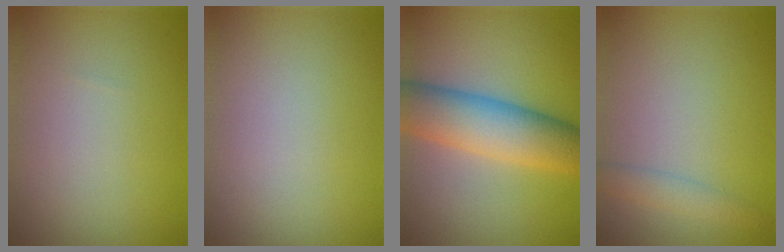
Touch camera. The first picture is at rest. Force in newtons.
{"total": 0.0}
{"total": 8.3, "press": 8.3, "slide": 0.3}
{"total": 1.7, "press": 1.7, "slide": 0.1}